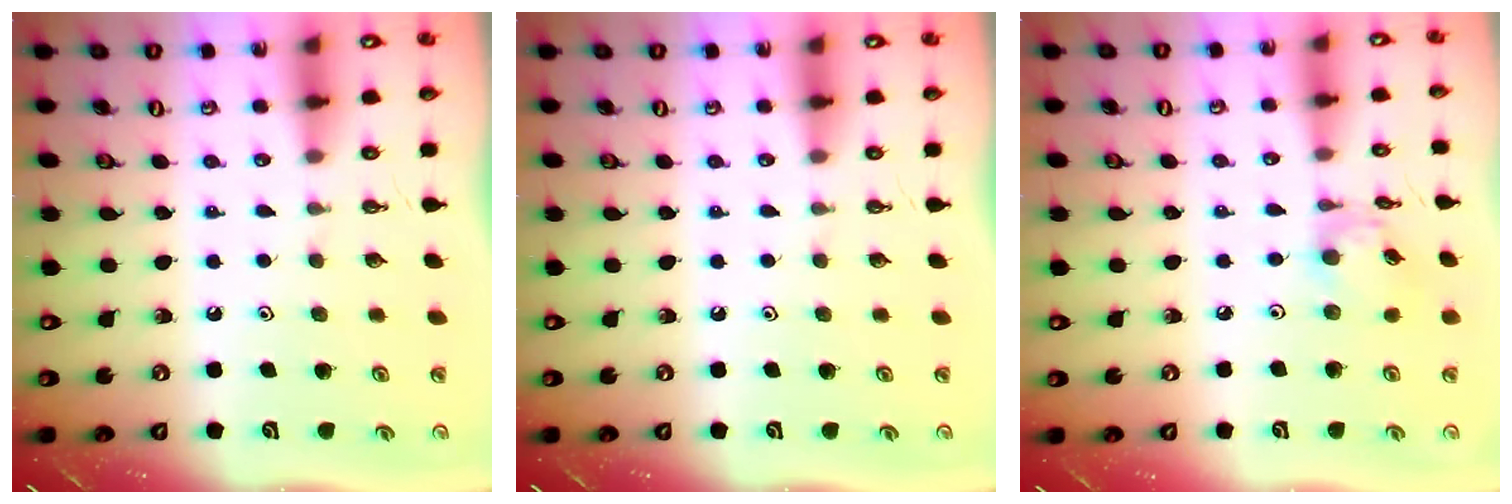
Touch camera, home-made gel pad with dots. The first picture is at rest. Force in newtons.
{"total": 0.0}
{"total": 8.6, "press": 8.5, "slide": 0.6}